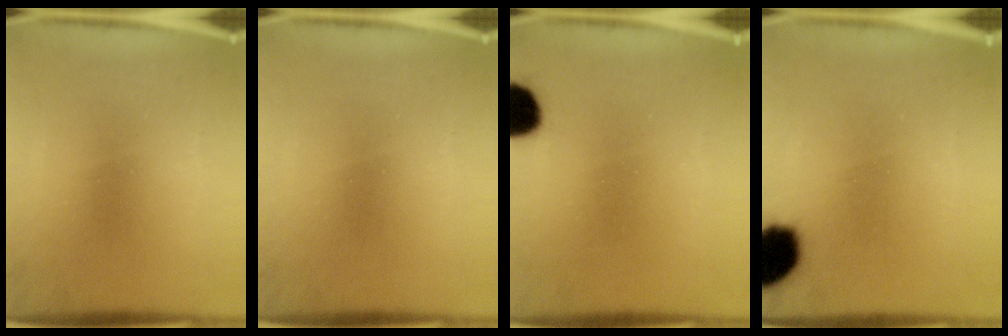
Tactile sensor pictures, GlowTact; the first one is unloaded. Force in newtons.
{"total": 0.0}
{"total": 8.6}
{"total": 13.2}